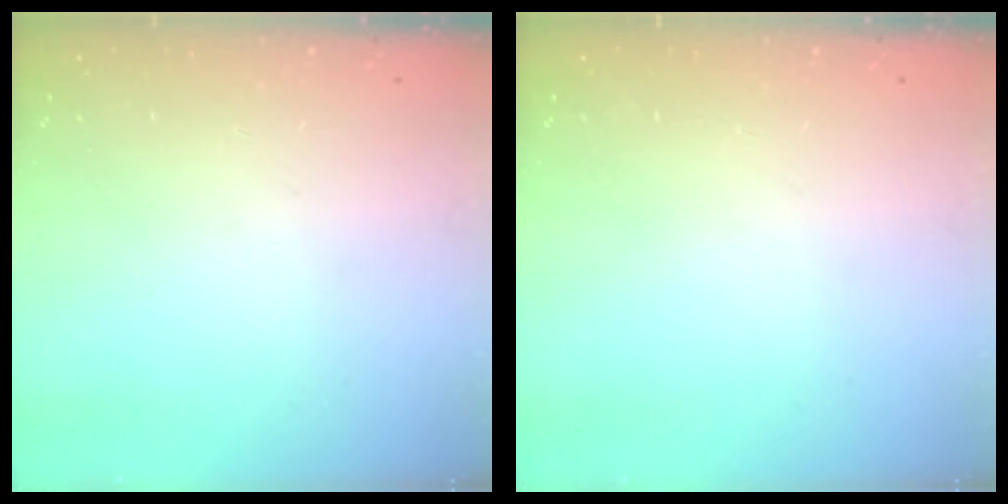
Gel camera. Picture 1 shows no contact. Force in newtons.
{"total": 0.0}